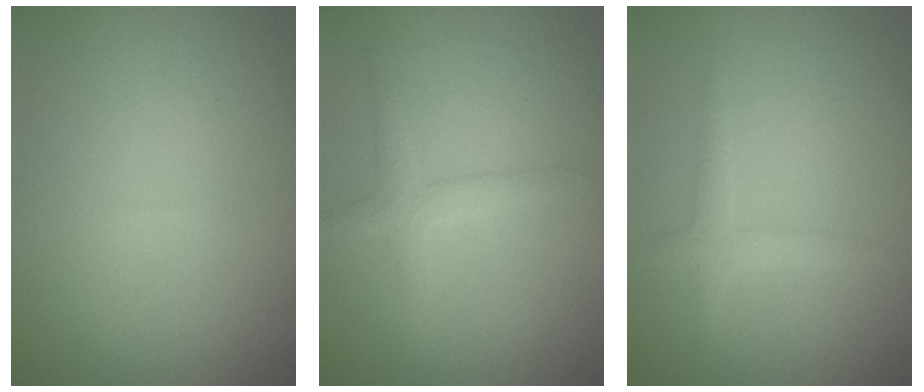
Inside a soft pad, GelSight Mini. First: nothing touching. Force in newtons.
{"total": 2.2, "press": 2.2, "slide": 0.1}
{"total": 1.9, "press": 1.9, "slide": 0.1}